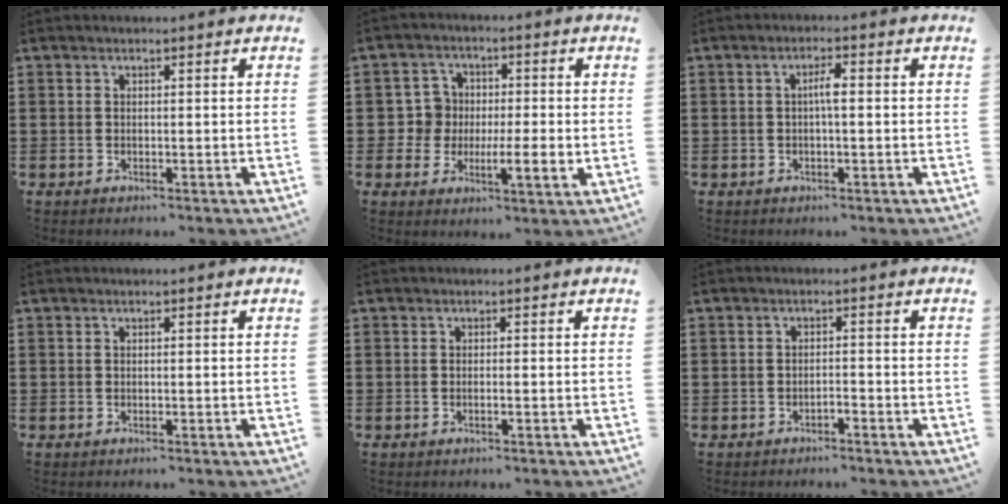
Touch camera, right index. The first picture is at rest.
{"total": 5.2, "force": [-0.6, 4.3, 2.9], "torque": [-0.070, 0.012, -0.010]}
{"total": 2.4, "force": [-0.1, 0.4, 2.4], "torque": [-0.046, 0.003, -0.005]}
{"total": 0.0}
{"total": 0.6, "force": [-0.3, -0.1, 0.6], "torque": [-0.010, -0.005, -0.004]}
{"total": 1.1, "force": [-1.1, 0.0, 0.4], "torque": [-0.009, 0.000, -0.021]}